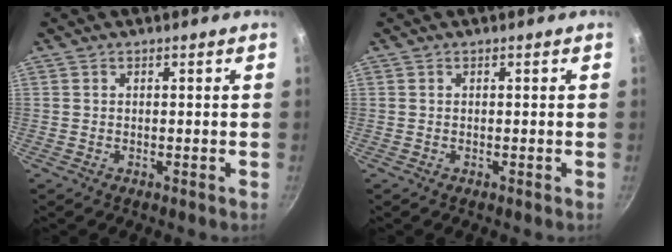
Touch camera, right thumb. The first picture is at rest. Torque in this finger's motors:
{"motor_torque": [-0.09, 0.09, -0.01, 0.00, 0.03]}